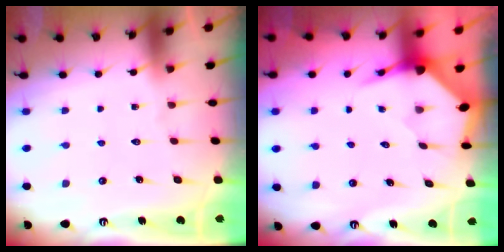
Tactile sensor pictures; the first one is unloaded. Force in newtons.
{"total": 3.4, "press": 3.4, "slide": 0.4}